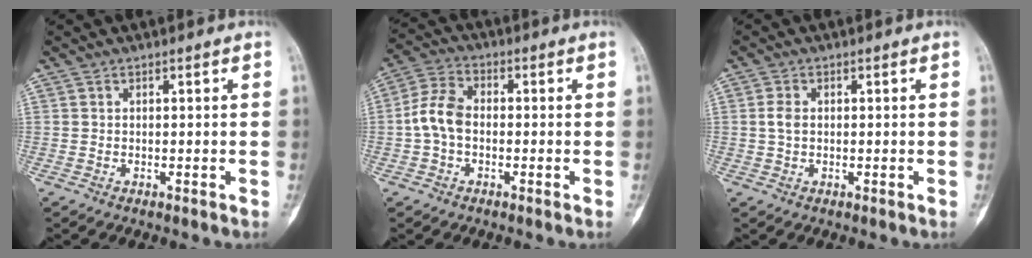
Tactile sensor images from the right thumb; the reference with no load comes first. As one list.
[{"total": 7.2, "force": [-0.9, 4.8, 5.2], "torque": [-0.102, 0.022, -0.028]}, {"total": 2.3, "force": [0.1, 1.5, 1.7], "torque": [-0.036, 0.002, 0.001]}]